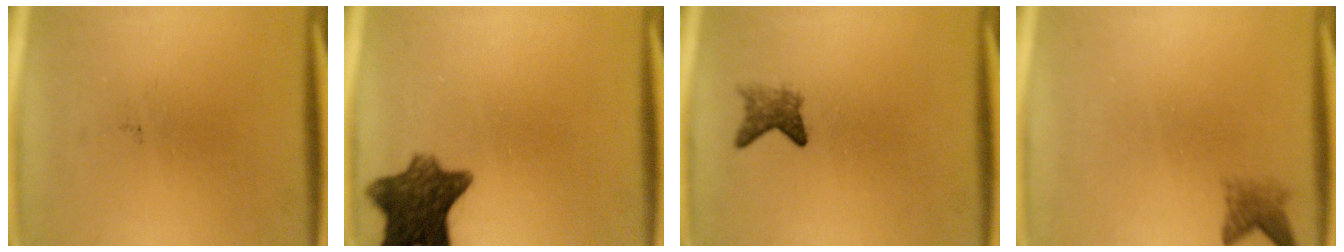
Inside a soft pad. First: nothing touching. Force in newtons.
{"total": 9.7}
{"total": 2.5}
{"total": 2.2}